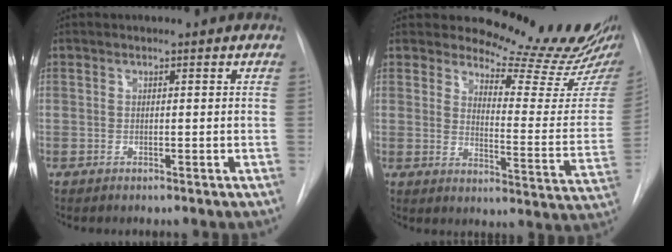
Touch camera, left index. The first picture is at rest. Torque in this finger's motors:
{"motor_torque": [0.91, -1.22, 0.05, -0.01]}